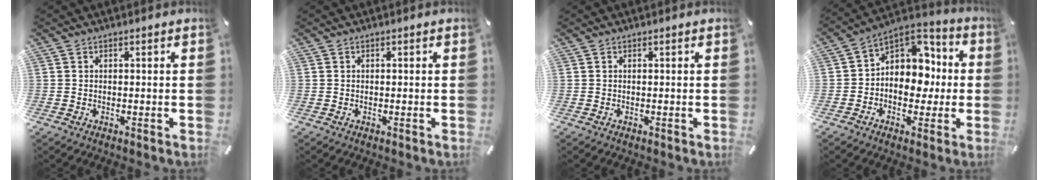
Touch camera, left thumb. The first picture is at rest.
{"total": 0.0}
{"total": 0.0}
{"total": 10.5, "force": [-0.3, 9.2, 5.1], "torque": [-0.067, -0.008, -0.003]}